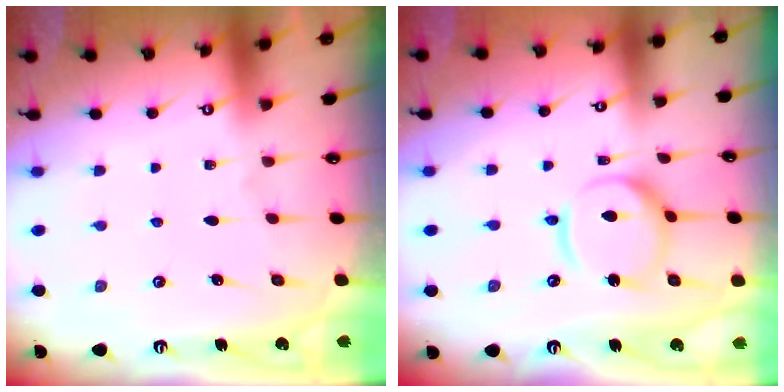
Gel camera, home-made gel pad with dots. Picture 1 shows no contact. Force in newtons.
{"total": 11.4, "press": 11.4, "slide": 1.1}